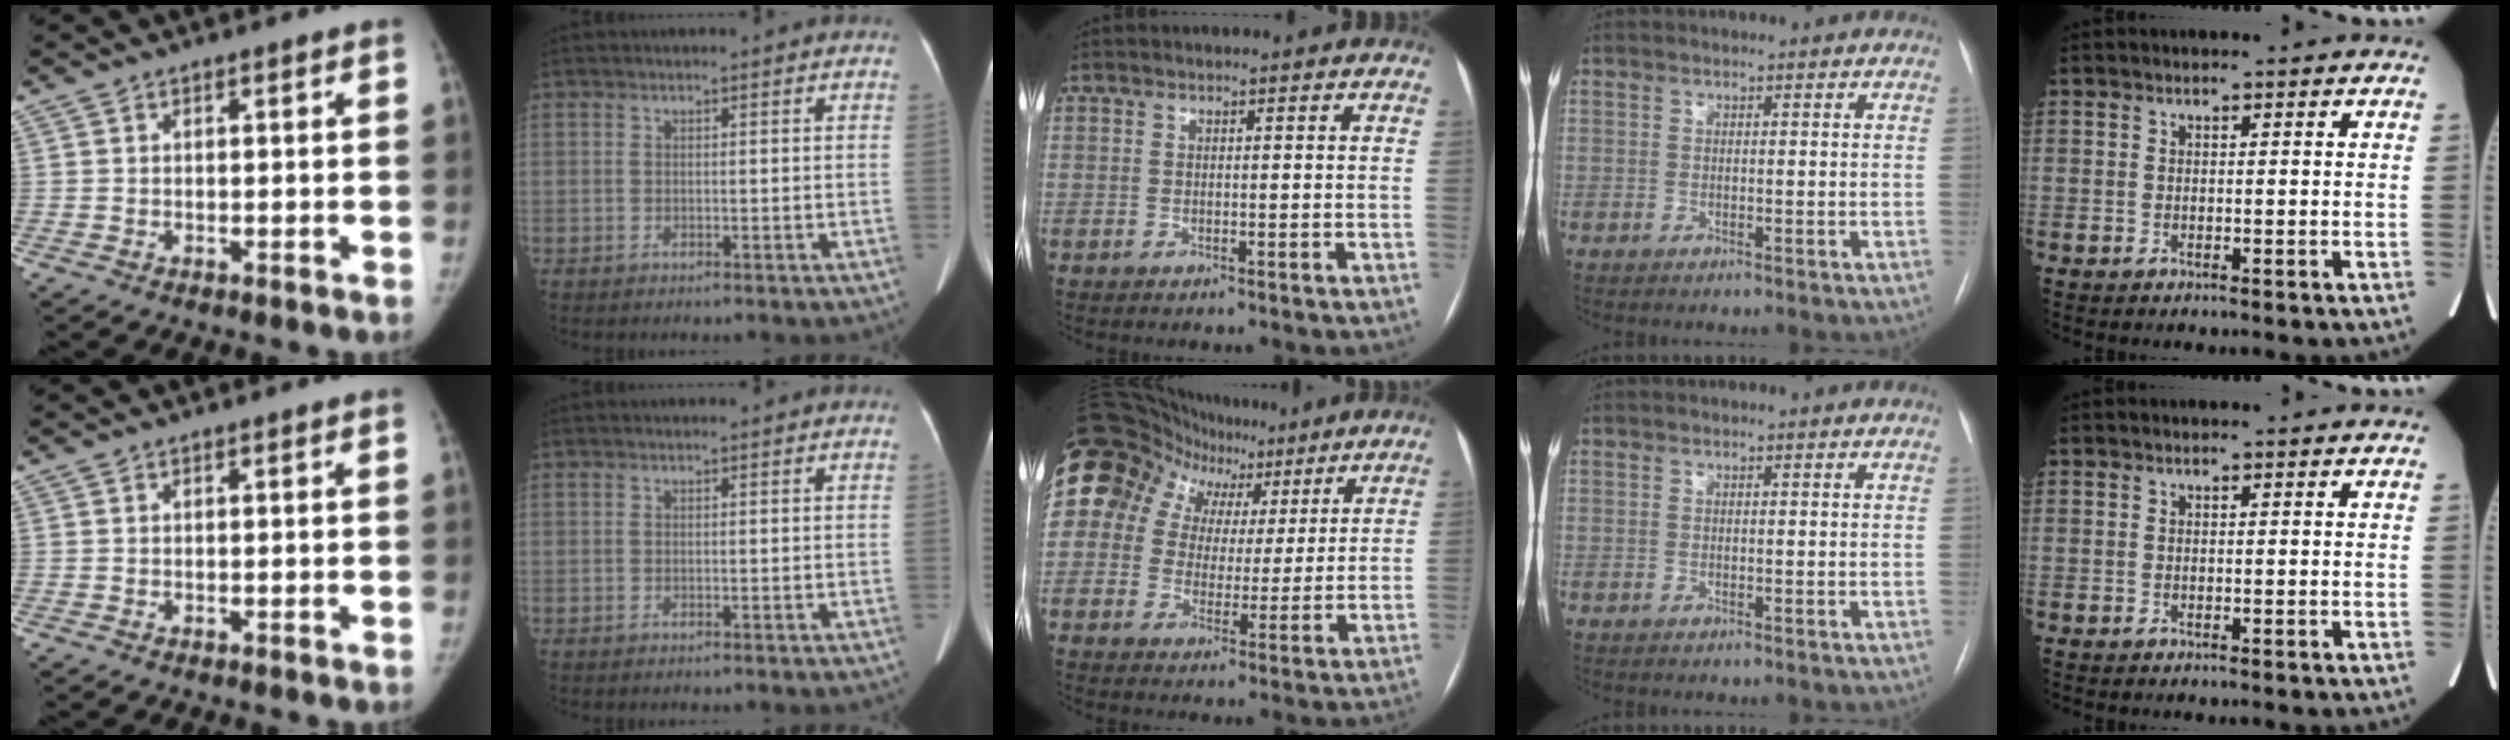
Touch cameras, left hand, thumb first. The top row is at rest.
{"middle": {"total": 14.8, "force": [8.4, 11.2, 4.8], "torque": [-0.089, 0.064, 0.132]}}